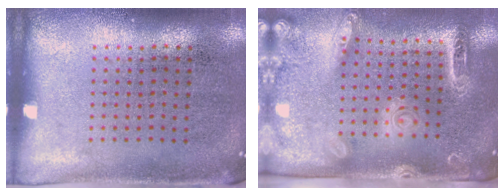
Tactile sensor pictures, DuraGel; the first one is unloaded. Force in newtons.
{"total": 2.5, "press": 2.0, "slide": 1.6}